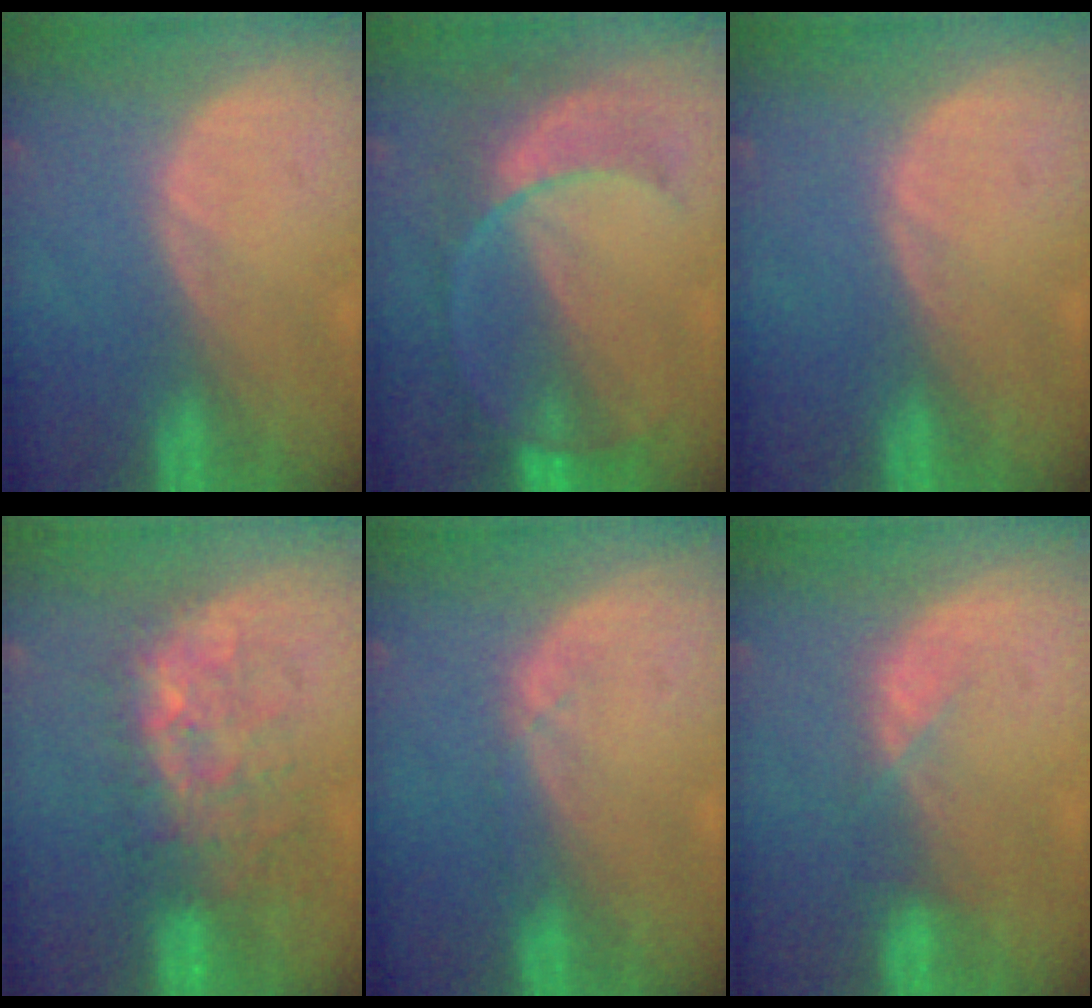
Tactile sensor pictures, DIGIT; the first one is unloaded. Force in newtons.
{"total": 7.3, "press": 7.3, "slide": 0.2}
{"total": 0.0}
{"total": 8.5, "press": 8.5, "slide": 0.3}
{"total": 1.1, "press": 1.1, "slide": 0.2}
{"total": 2.6, "press": 2.5, "slide": 0.8}